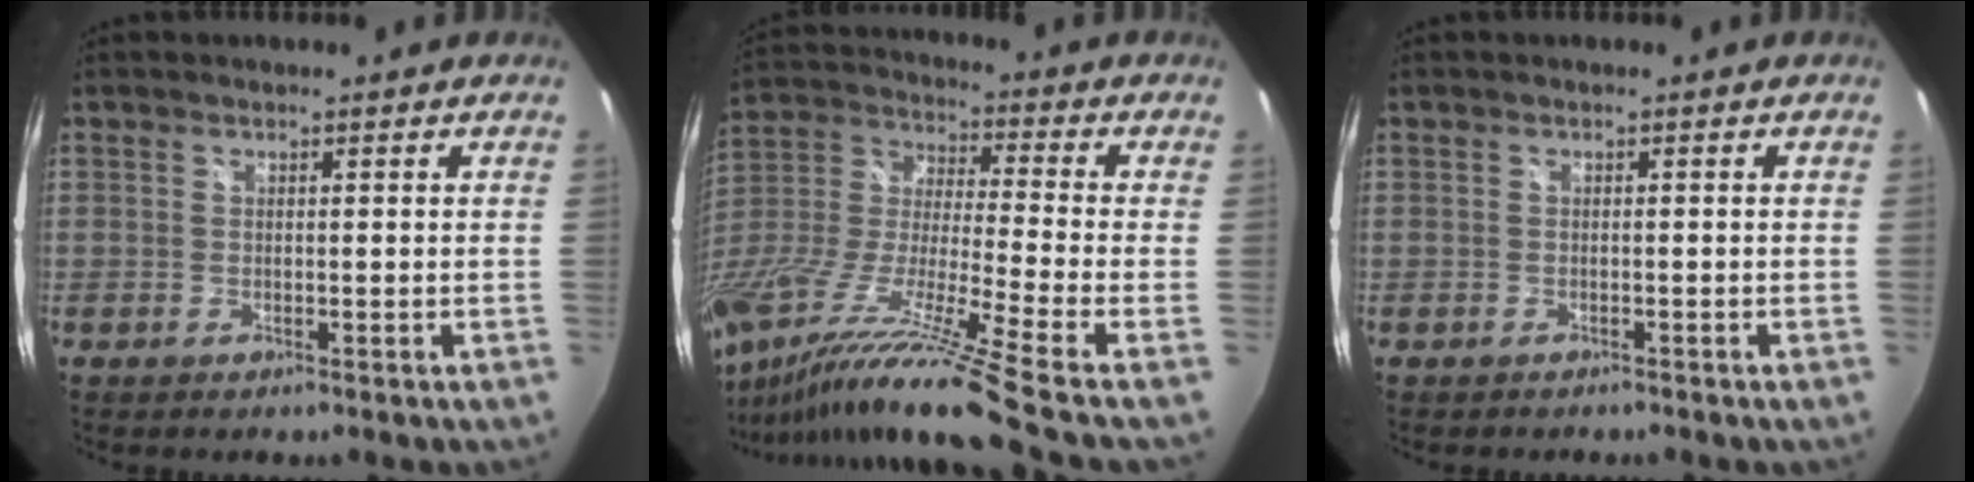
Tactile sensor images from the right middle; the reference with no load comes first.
{"total": 25.5, "force": [-18.8, -1.4, 17.2], "torque": [-0.303, -0.079, -0.337]}
{"total": 0.9, "force": [-0.8, 0.3, 0.1], "torque": [-0.006, -0.003, -0.012]}